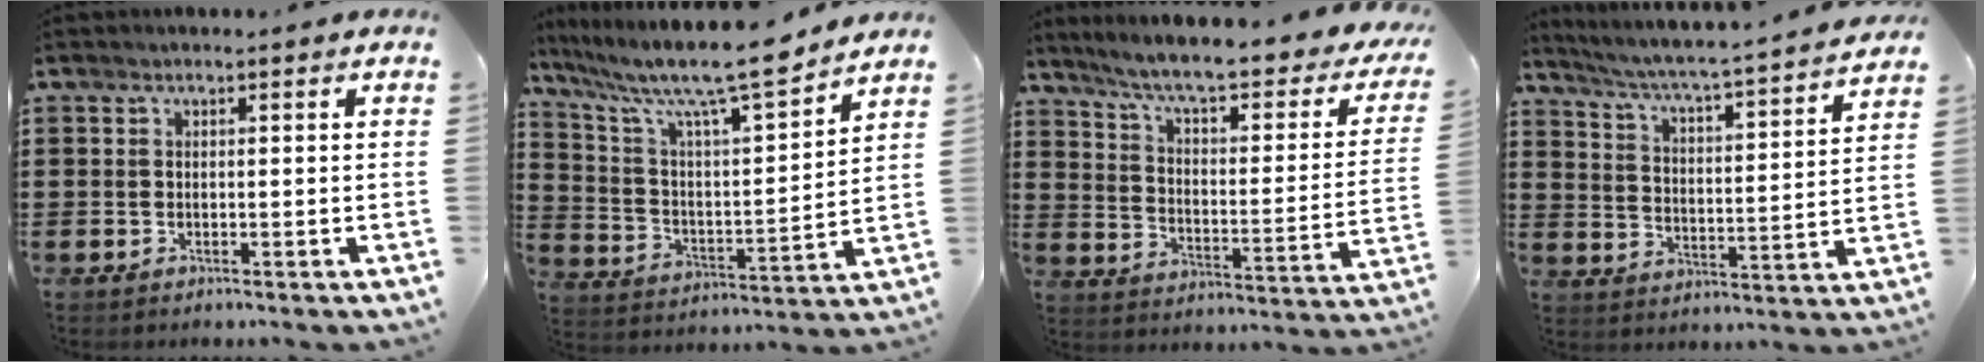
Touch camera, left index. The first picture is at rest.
{"total": 11.0, "force": [9.0, 1.3, 6.1], "torque": [-0.145, -0.061, 0.147]}
{"total": 7.1, "force": [5.5, 0.3, 4.5], "torque": [-0.108, -0.043, 0.086]}
{"total": 4.1, "force": [3.6, -0.8, 1.7], "torque": [-0.055, -0.042, 0.049]}